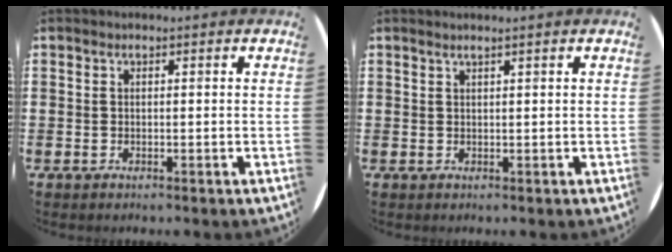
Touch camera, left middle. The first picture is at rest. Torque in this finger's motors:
{"motor_torque": [0.40, -0.59, 0.09, -0.04]}